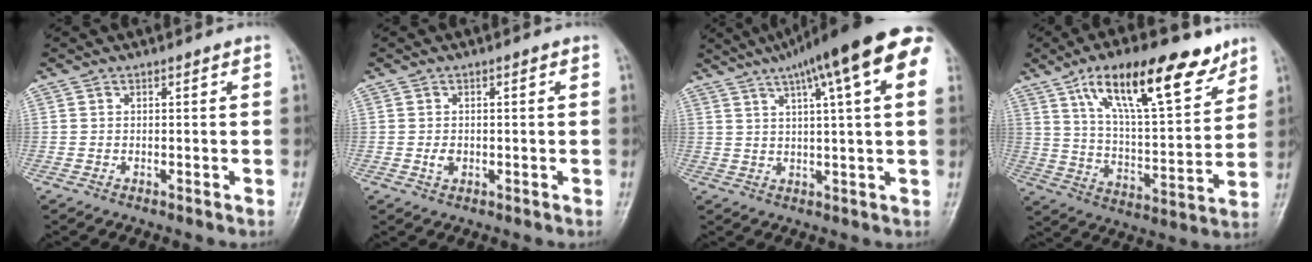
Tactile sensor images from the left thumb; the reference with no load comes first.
{"total": 1.7, "force": [-0.2, 1.3, 1.1], "torque": [-0.015, 0.000, -0.005]}
{"total": 19.2, "force": [9.8, 3.7, 16.1], "torque": [-0.238, 0.019, 0.125]}
{"total": 20.4, "force": [12.2, 7.2, 14.7], "torque": [-0.202, -0.045, 0.210]}